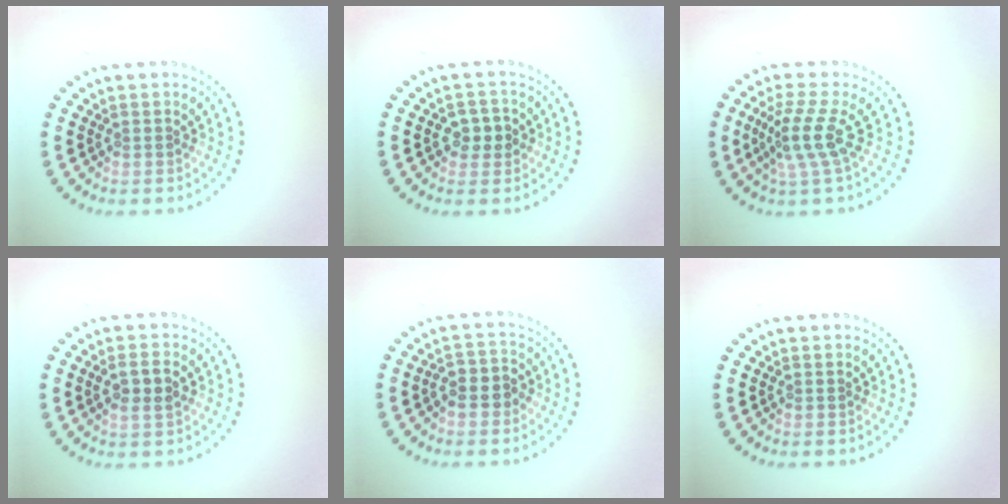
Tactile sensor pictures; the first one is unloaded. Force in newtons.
{"total": 2.2, "press": 2.2, "slide": 0.3}
{"total": 3.4, "press": 2.6, "slide": 2.2}
{"total": 2.4, "press": 2.3, "slide": 0.5}
{"total": 2.5, "press": 2.3, "slide": 0.9}
{"total": 0.0}